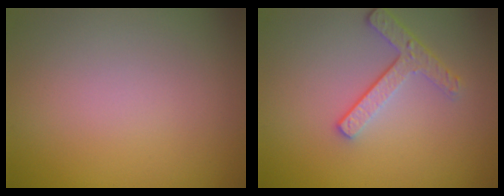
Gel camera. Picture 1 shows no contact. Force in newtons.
{"total": 2.9, "press": 2.4, "slide": 1.6}